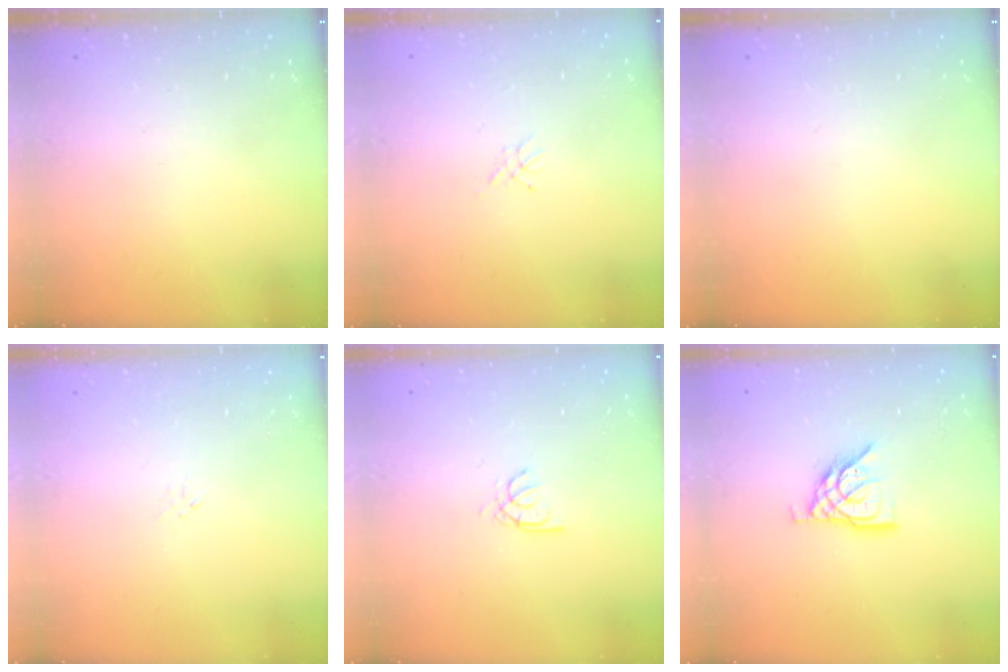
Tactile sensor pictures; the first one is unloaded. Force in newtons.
{"total": 2.3, "press": 2.2, "slide": 0.3}
{"total": 0.0}
{"total": 0.0}
{"total": 2.4, "press": 2.4, "slide": 0.3}
{"total": 9.9, "press": 9.8, "slide": 1.2}